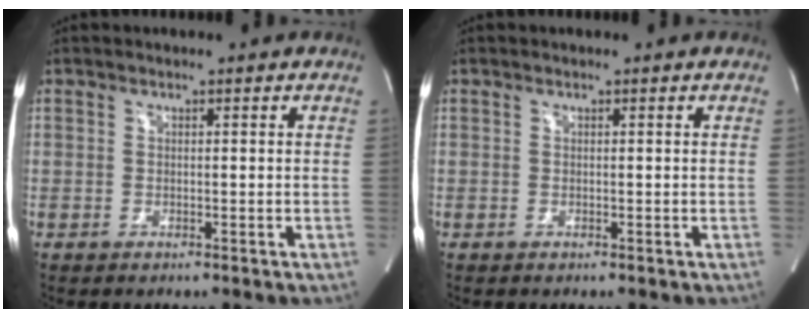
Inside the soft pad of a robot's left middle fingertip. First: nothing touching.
{"total": 0.0}